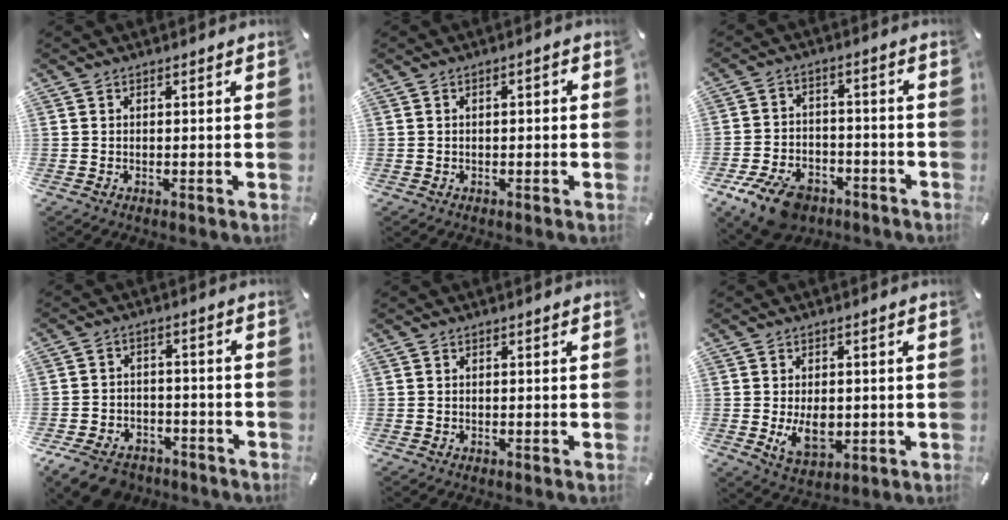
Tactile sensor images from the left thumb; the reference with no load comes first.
{"total": 1.5, "force": [-0.6, 0.6, 1.2], "torque": [-0.021, 0.004, -0.011]}
{"total": 10.8, "force": [-7.0, 6.2, 5.5], "torque": [-0.100, 0.045, -0.123]}
{"total": 8.7, "force": [-6.4, 4.8, 3.4], "torque": [-0.070, 0.034, -0.120]}
{"total": 0.0}
{"total": 7.3, "force": [-0.6, 5.0, 5.3], "torque": [-0.093, -0.009, -0.011]}